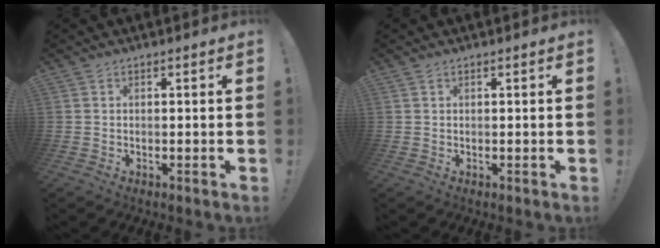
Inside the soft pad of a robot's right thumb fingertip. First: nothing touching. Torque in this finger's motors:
{"motor_torque": [-0.16, -0.12, 0.15, 0.10, 0.00]}